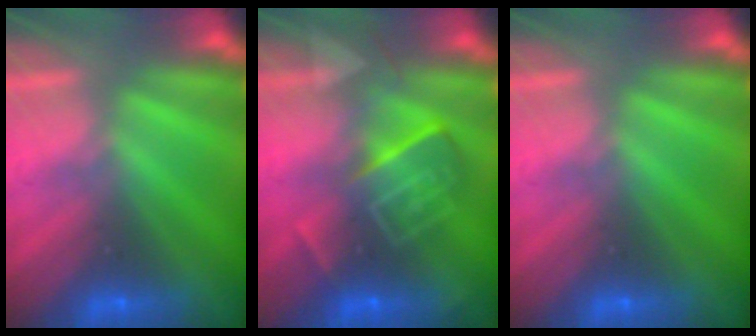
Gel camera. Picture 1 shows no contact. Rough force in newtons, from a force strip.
{"total": 9.4}
{"total": 0.0}